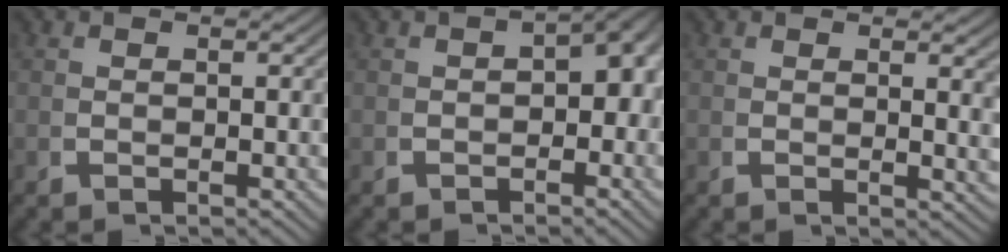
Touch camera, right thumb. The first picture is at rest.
{"total": 4.1, "force": [-0.4, 2.7, 3.0], "torque": [-0.024, 0.002, -0.011]}
{"total": 1.6, "force": [0.7, 0.3, 1.4], "torque": [-0.014, -0.009, 0.010]}